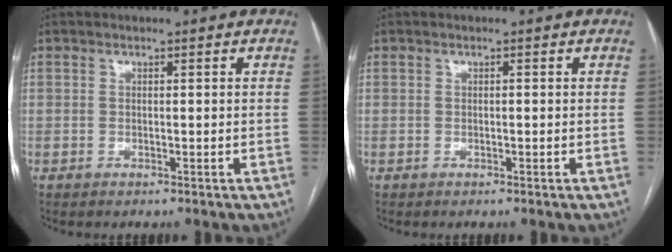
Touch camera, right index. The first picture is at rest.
{"total": 0.0}